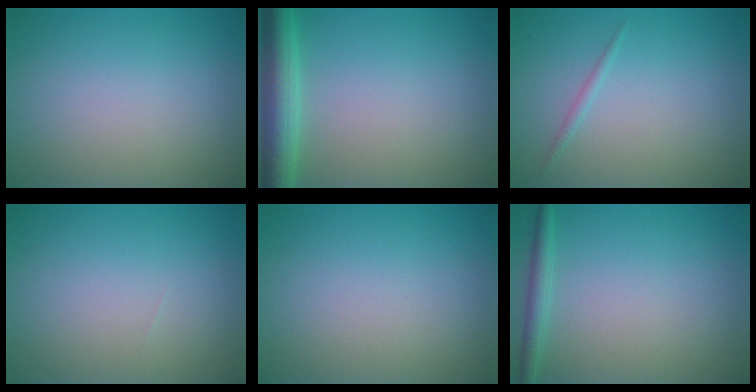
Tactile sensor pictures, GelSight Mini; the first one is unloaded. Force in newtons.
{"total": 4.9, "press": 4.9, "slide": 0.2}
{"total": 0.7, "press": 0.7, "slide": 0.0}
{"total": 0.0}
{"total": 0.0}
{"total": 1.7, "press": 1.7, "slide": 0.1}